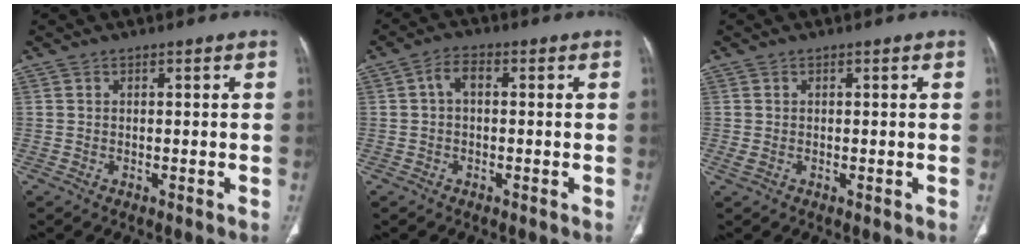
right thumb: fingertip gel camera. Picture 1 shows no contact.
{"total": 5.3, "force": [0.0, 3.4, 4.1], "torque": [-0.062, 0.020, -0.013]}
{"total": 1.0, "force": [-0.2, 0.6, 0.8], "torque": [-0.022, -0.001, 0.001]}